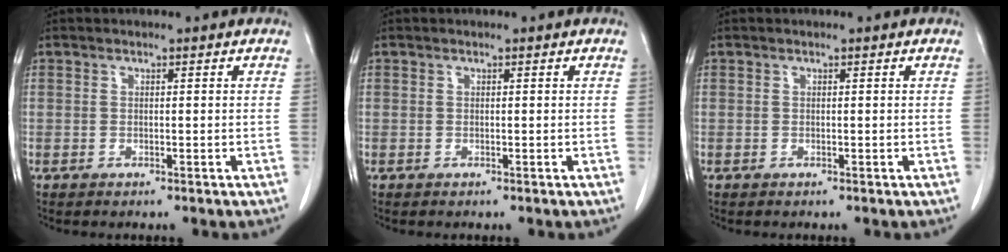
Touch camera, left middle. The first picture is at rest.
{"total": 0.0}
{"total": 0.0}